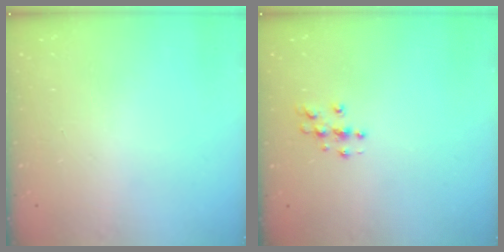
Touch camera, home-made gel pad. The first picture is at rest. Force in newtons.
{"total": 4.1, "press": 4.1, "slide": 0.5}